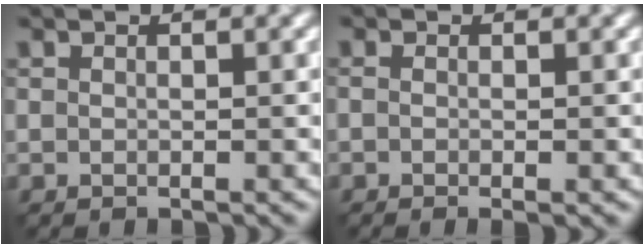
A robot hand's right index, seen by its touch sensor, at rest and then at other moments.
{"total": 1.9, "force": [-0.4, 0.7, 1.7], "torque": [-0.020, 0.005, -0.011]}